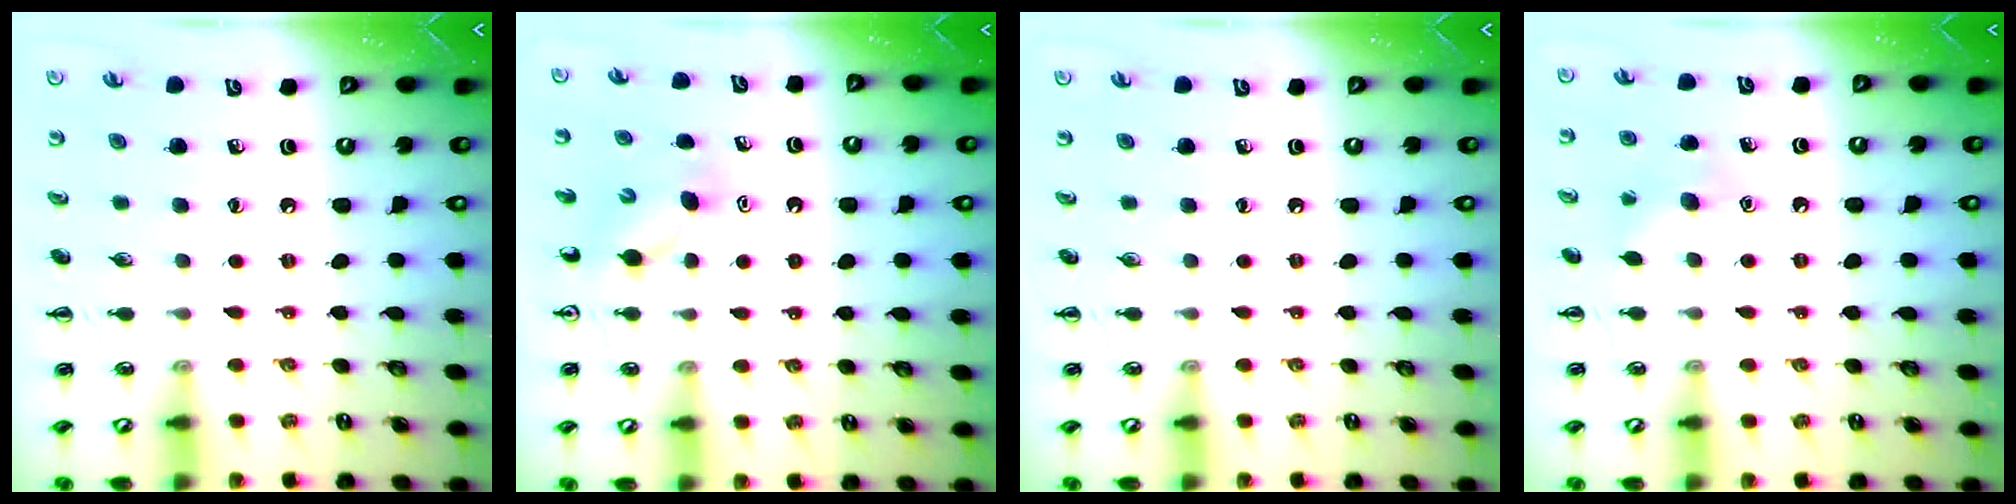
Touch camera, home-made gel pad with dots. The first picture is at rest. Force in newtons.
{"total": 2.9, "press": 2.7, "slide": 1.1}
{"total": 0.0}
{"total": 7.3, "press": 7.1, "slide": 1.6}